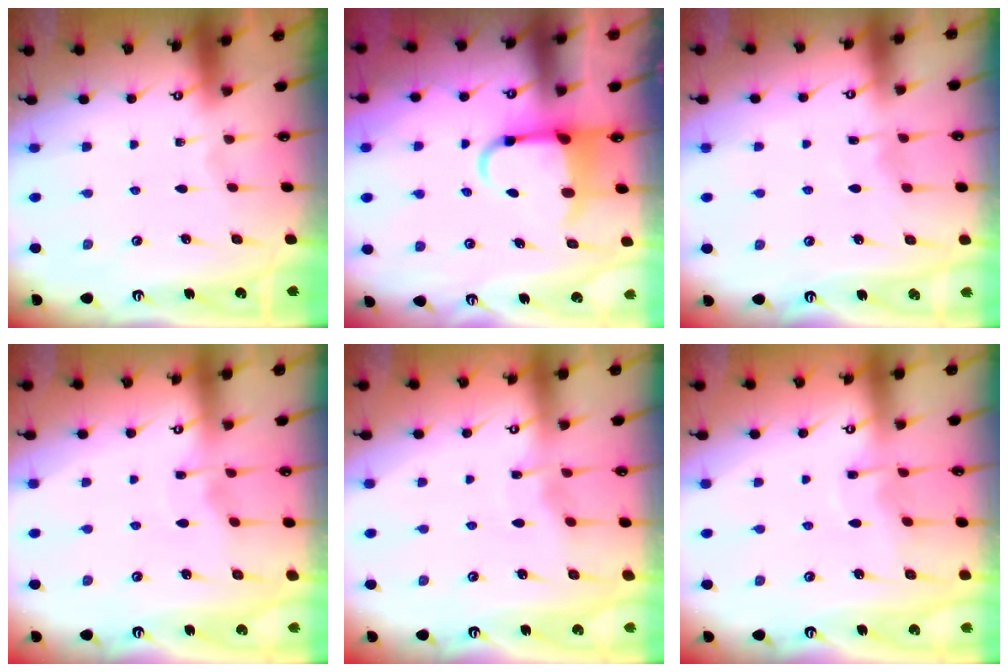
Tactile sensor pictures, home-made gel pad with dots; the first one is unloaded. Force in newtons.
{"total": 5.4, "press": 5.3, "slide": 1.2}
{"total": 4.7, "press": 4.6, "slide": 0.6}
{"total": 3.1, "press": 3.1, "slide": 0.5}
{"total": 3.0, "press": 3.0, "slide": 0.3}
{"total": 3.4, "press": 3.4, "slide": 0.3}